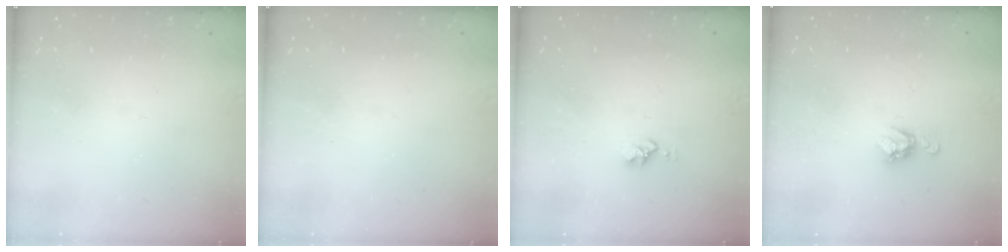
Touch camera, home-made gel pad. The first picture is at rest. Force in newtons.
{"total": 0.0}
{"total": 2.8, "press": 2.8, "slide": 0.4}
{"total": 5.7, "press": 5.7, "slide": 0.5}